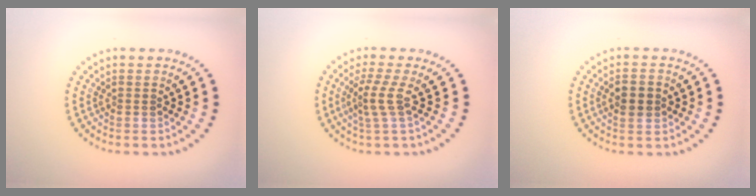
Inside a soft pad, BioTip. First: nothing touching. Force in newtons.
{"total": 2.4, "press": 1.6, "slide": 1.7}
{"total": 2.4, "press": 2.4, "slide": 0.2}